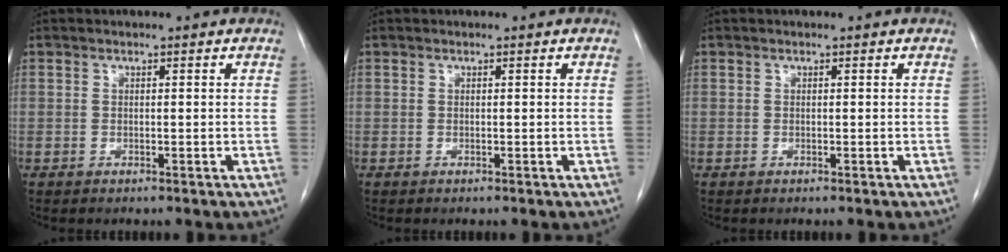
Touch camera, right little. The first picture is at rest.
{"total": 0.0}
{"total": 0.0}